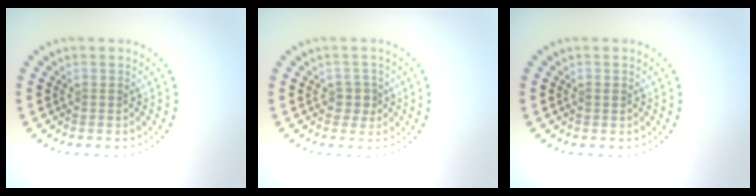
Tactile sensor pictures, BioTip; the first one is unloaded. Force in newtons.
{"total": 1.7, "press": 1.4, "slide": 1.0}
{"total": 0.8, "press": 0.7, "slide": 0.1}